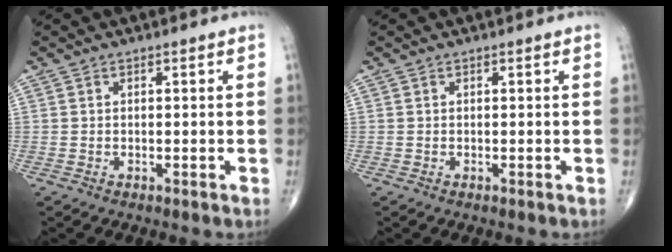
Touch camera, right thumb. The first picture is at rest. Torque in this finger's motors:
{"motor_torque": [0.00, 0.00, 0.06, 0.06, 0.00]}